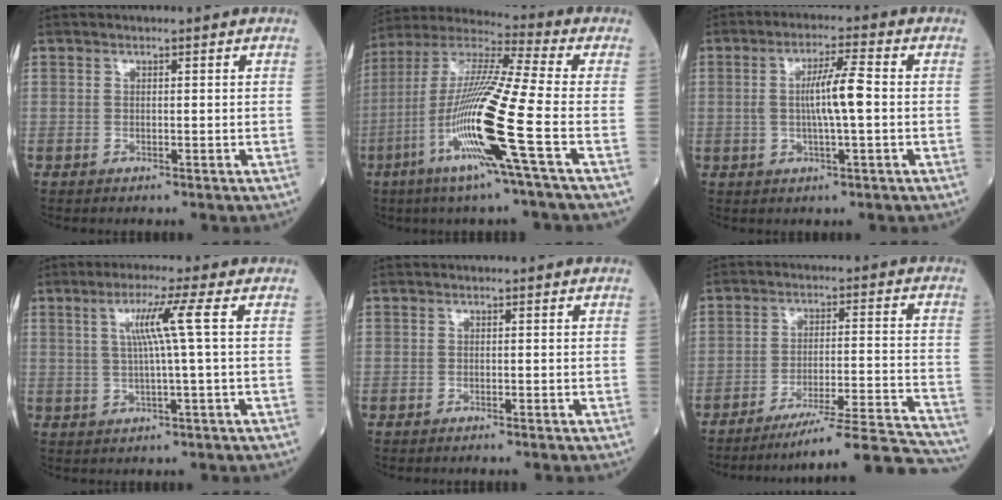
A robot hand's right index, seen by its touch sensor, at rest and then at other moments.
{"total": 18.0, "force": [-5.9, -1.1, 16.9], "torque": [-0.346, -0.019, -0.126]}
{"total": 6.6, "force": [0.0, 0.3, 6.5], "torque": [-0.120, 0.006, -0.003]}
{"total": 5.6, "force": [1.2, -1.4, 5.3], "torque": [-0.101, 0.006, 0.025]}
{"total": 1.7, "force": [-1.6, -0.1, 0.7], "torque": [-0.009, 0.000, -0.019]}
{"total": 21.2, "force": [-20.2, -0.8, 6.6], "torque": [-0.040, 0.003, -0.273]}